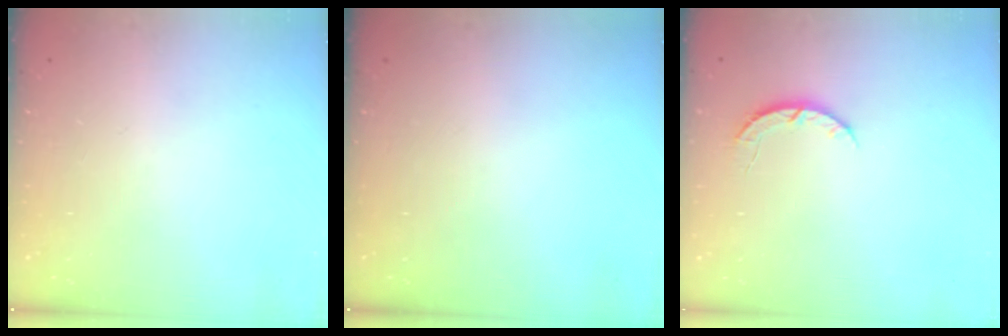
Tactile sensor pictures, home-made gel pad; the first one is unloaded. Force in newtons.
{"total": 0.0}
{"total": 3.8, "press": 3.7, "slide": 0.7}